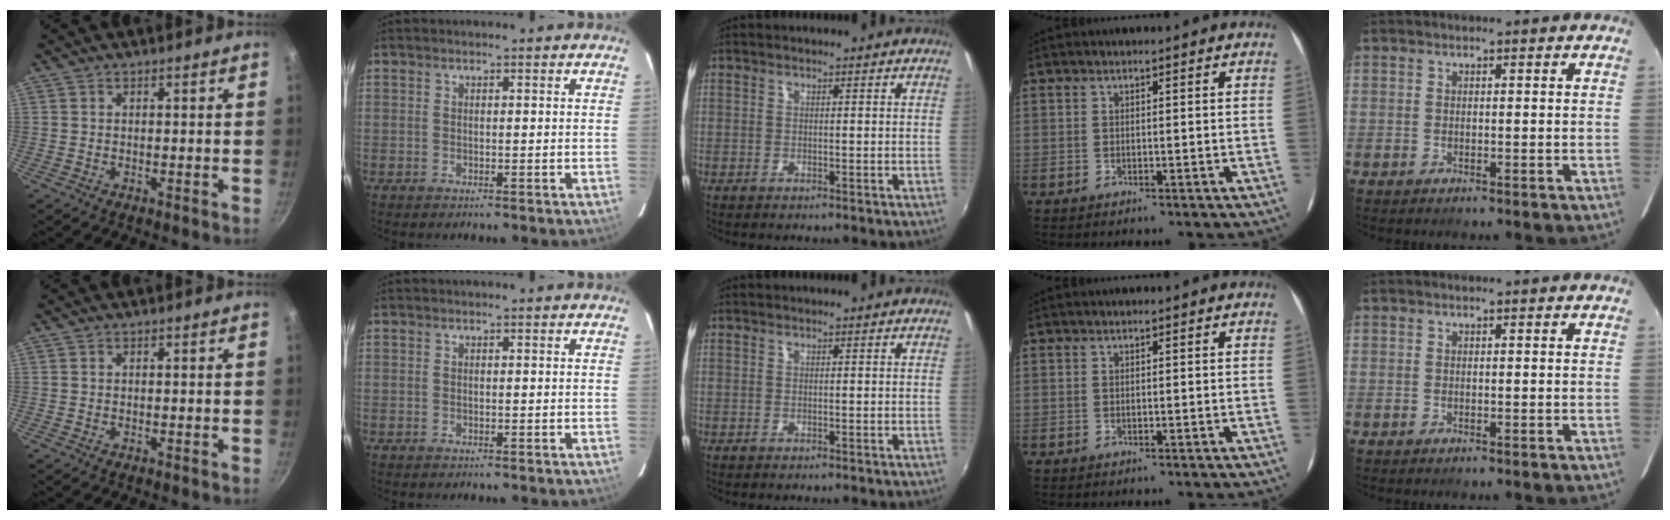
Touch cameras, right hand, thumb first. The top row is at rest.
{}